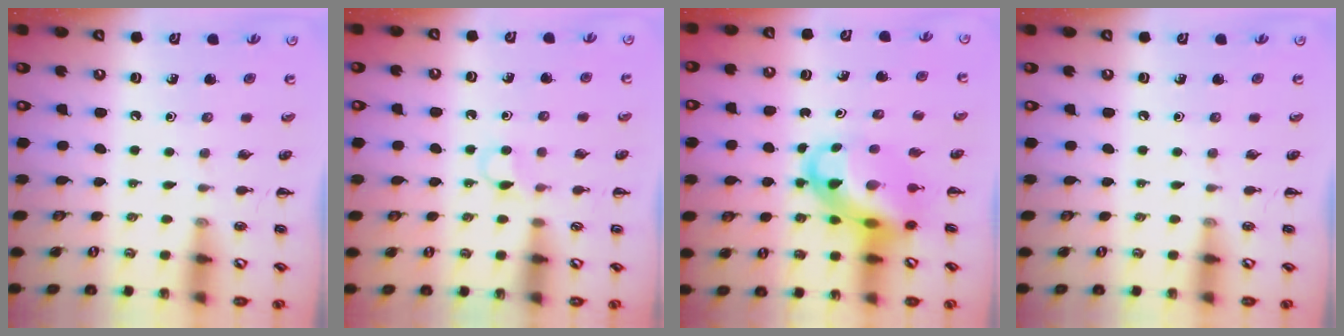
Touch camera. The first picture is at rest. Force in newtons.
{"total": 3.3, "press": 3.2, "slide": 0.9}
{"total": 11.3, "press": 10.8, "slide": 3.1}
{"total": 0.0}